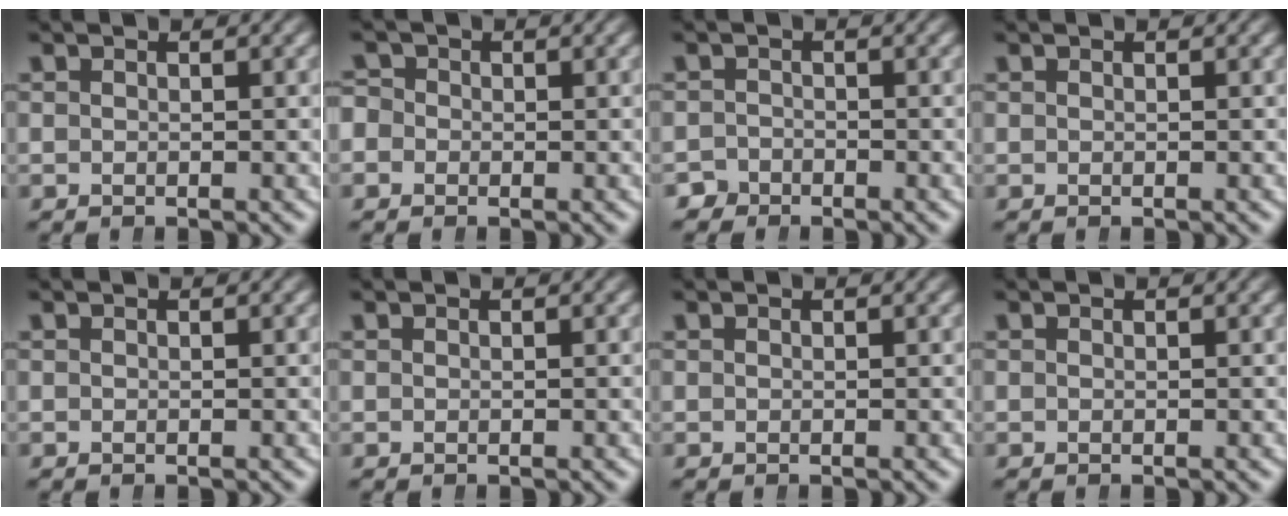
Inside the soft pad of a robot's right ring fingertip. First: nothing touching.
{"total": 2.5, "force": [-0.1, 2.4, 0.7], "torque": [-0.013, 0.002, -0.012]}
{"total": 2.0, "force": [-1.8, 0.7, -0.5], "torque": [0.020, -0.014, -0.030]}
{"total": 0.0}
{"total": 0.0}
{"total": 0.0}
{"total": 0.0}
{"total": 0.0}